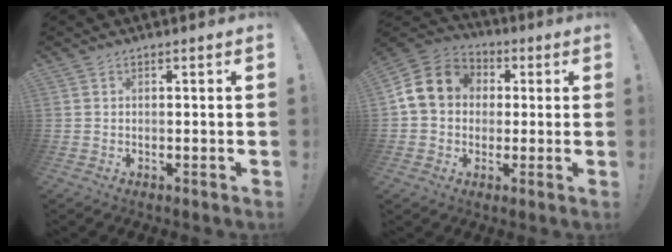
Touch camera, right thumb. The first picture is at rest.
{"total": 13.7, "force": [2.6, 11.5, 6.9], "torque": [-0.118, 0.006, 0.056]}